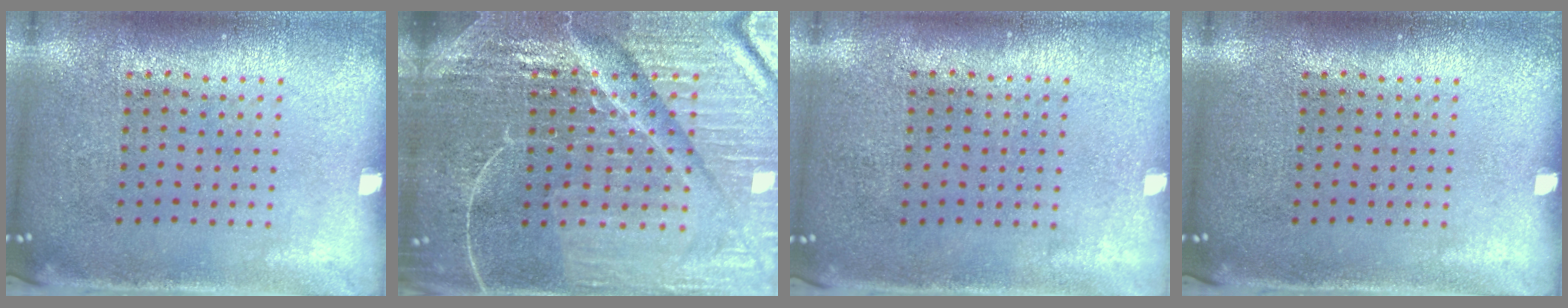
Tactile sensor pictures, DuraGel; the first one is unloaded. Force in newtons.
{"total": 6.8, "press": 6.0, "slide": 3.3}
{"total": 0.0}
{"total": 0.0}